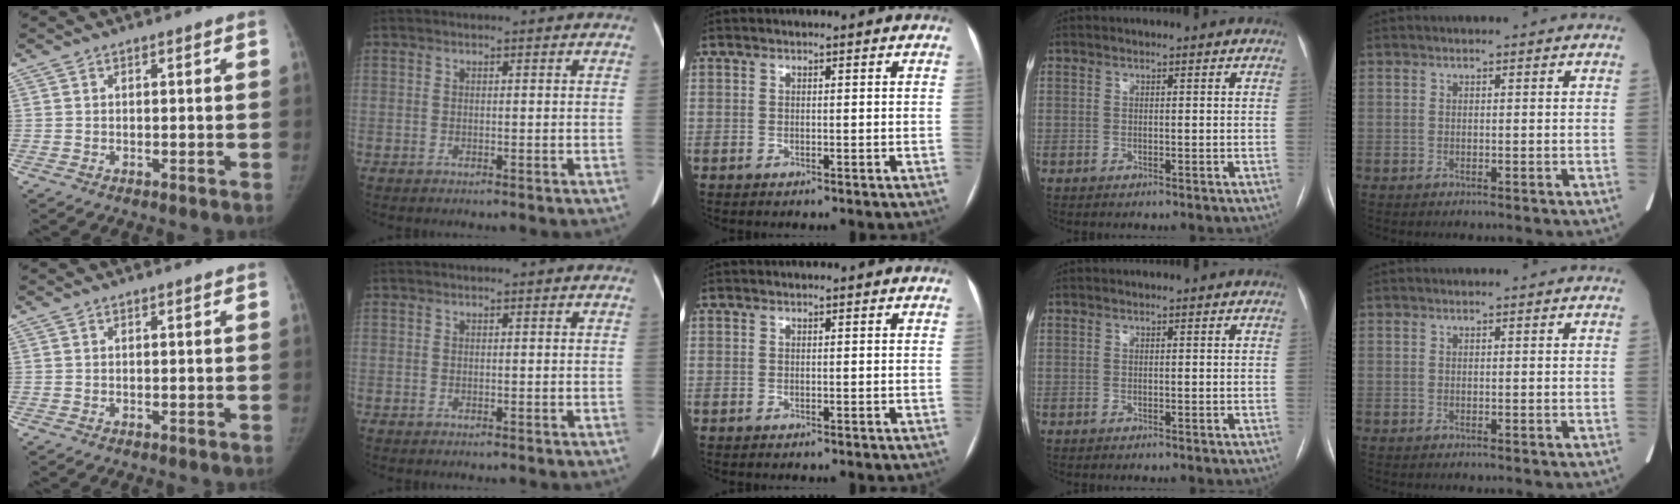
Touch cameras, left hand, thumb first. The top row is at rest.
{}